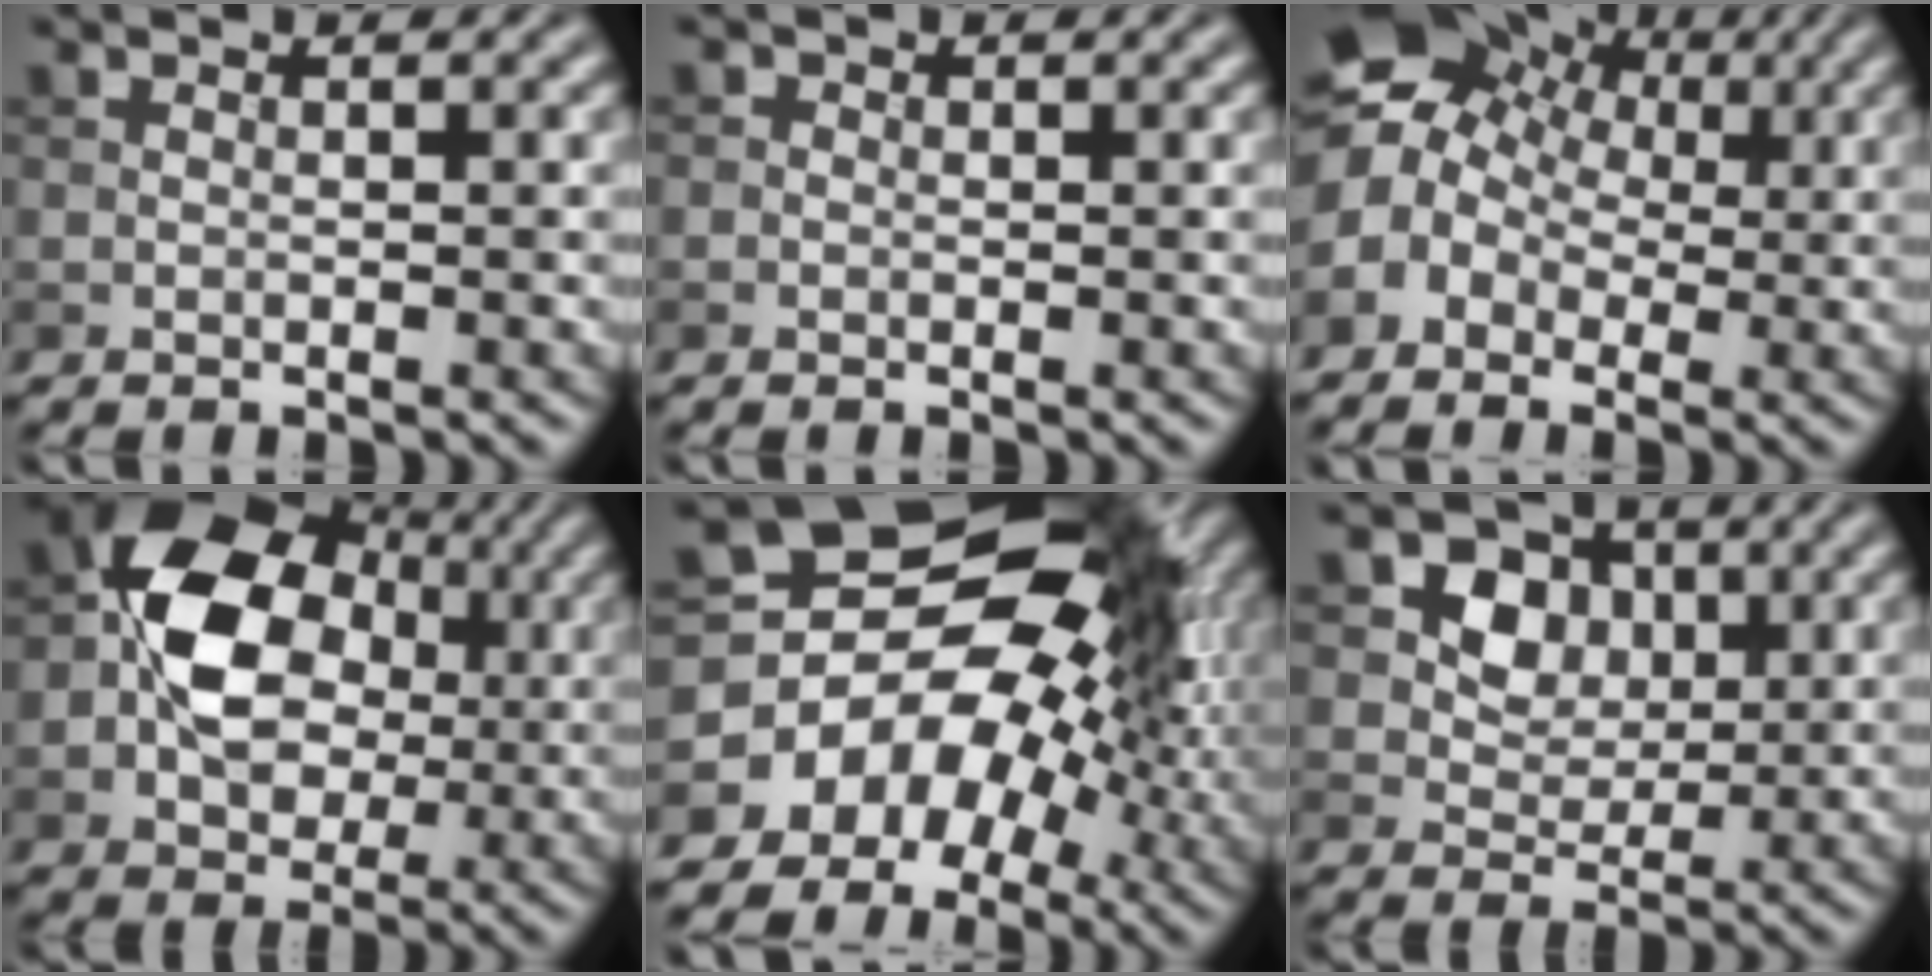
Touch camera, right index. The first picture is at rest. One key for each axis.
{"total": 0.6, "fx": -0.1, "fy": 0.5, "fz": 0.1, "tx": 0.001, "ty": -0.005, "tz": -0.006}
{"total": 8.9, "fx": 1.7, "fy": 7.1, "fz": 5.1, "tx": -0.097, "ty": 0.030, "tz": 0.001}
{"total": 9.9, "fx": 0.1, "fy": 7.5, "fz": 6.5, "tx": -0.108, "ty": 0.011, "tz": -0.011}
{"total": 12.2, "fx": -1.9, "fy": 9.6, "fz": 7.2, "tx": -0.092, "ty": 0.012, "tz": -0.047}
{"total": 4.4, "fx": 1.2, "fy": 3.7, "fz": 2.1, "tx": -0.029, "ty": -0.001, "tz": 0.016}